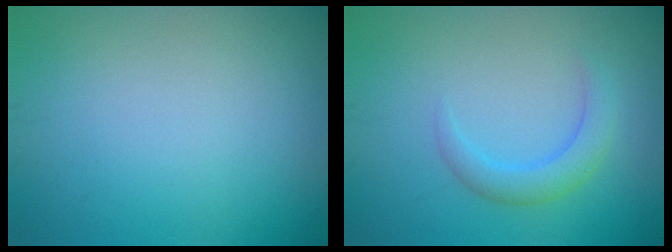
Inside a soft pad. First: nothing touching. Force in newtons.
{"total": 2.4, "press": 2.4, "slide": 0.1}